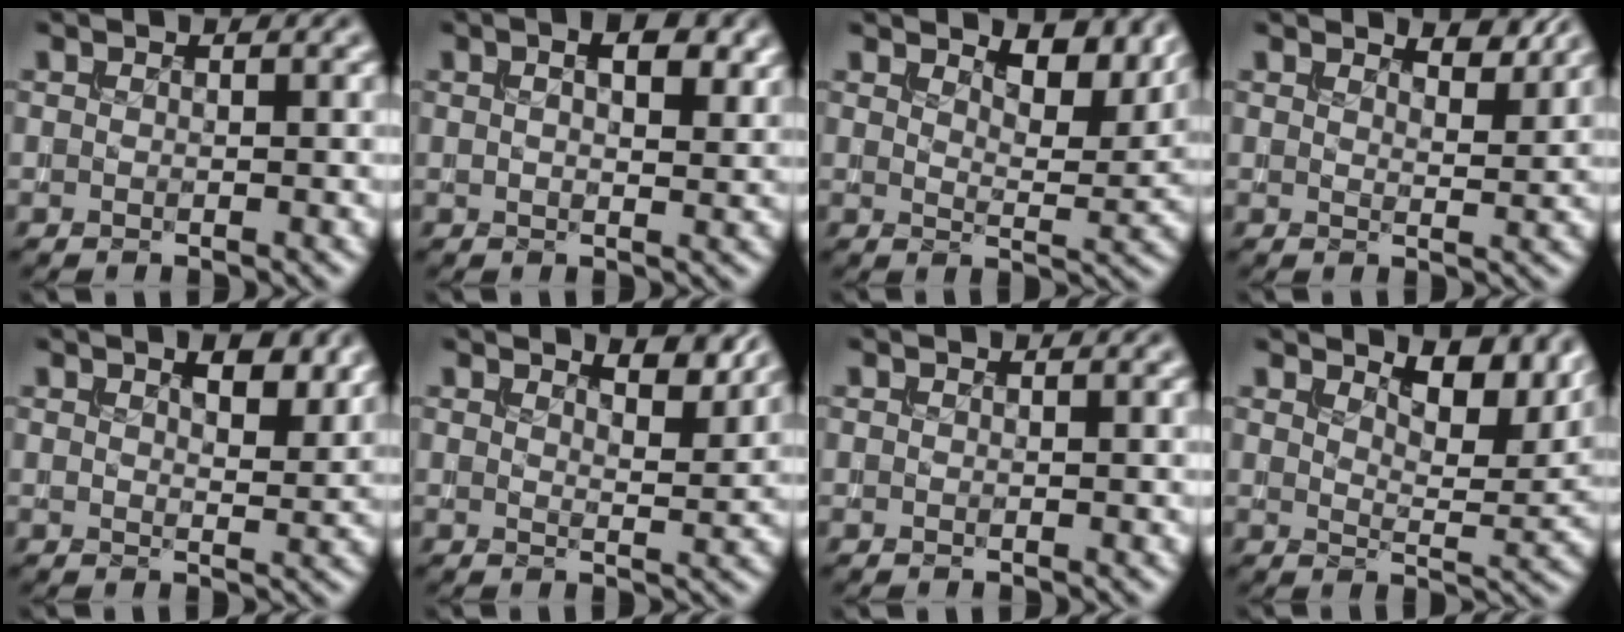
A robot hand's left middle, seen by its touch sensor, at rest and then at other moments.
{"total": 3.9, "force": [1.6, 1.8, 3.1], "torque": [-0.040, 0.001, 0.024]}
{"total": 5.3, "force": [4.0, 1.7, 3.0], "torque": [-0.043, -0.003, 0.054]}
{"total": 2.4, "force": [2.3, 0.3, 0.8], "torque": [-0.015, -0.004, 0.028]}
{"total": 3.1, "force": [1.8, 1.1, 2.2], "torque": [-0.036, -0.002, 0.029]}
{"total": 3.1, "force": [2.7, 0.6, 1.6], "torque": [-0.027, -0.003, 0.034]}
{"total": 0.0}
{"total": 6.4, "force": [4.5, 2.2, 4.0], "torque": [-0.058, -0.004, 0.064]}